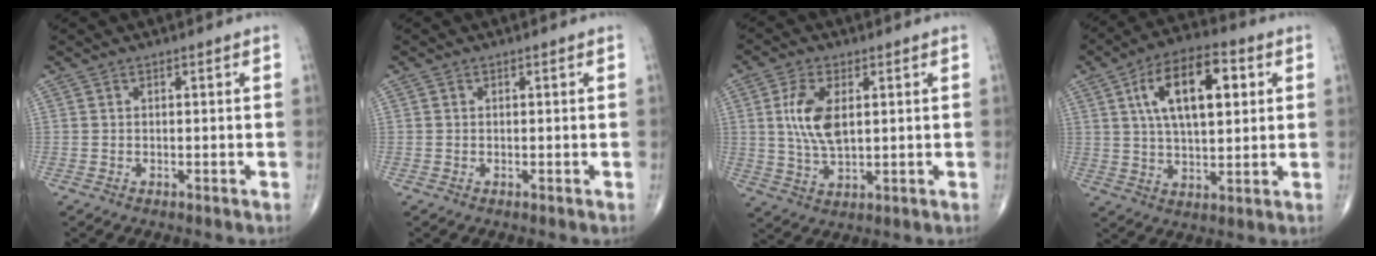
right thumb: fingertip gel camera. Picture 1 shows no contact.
{"total": 0.0}
{"total": 9.0, "force": [1.8, 4.5, 7.5], "torque": [-0.152, -0.009, 0.039]}
{"total": 15.7, "force": [4.6, 7.3, 13.1], "torque": [-0.198, 0.002, 0.074]}